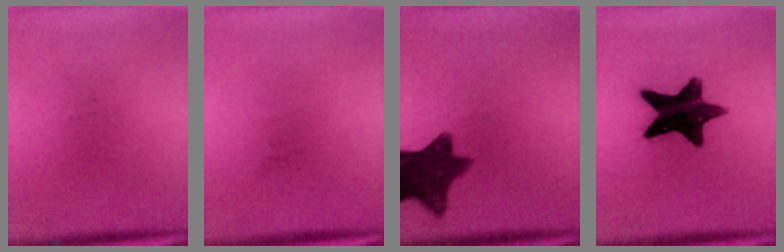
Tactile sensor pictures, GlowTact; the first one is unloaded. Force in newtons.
{"total": 0.0}
{"total": 10.8}
{"total": 15.1}